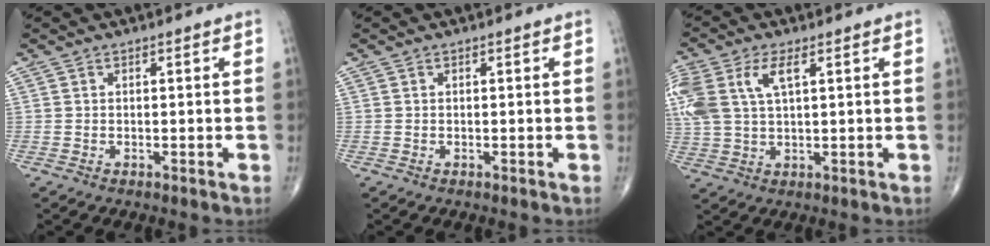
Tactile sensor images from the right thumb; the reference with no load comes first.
{"total": 0.0}
{"total": 13.6, "force": [4.4, 7.0, 10.8], "torque": [-0.276, 0.011, 0.087]}